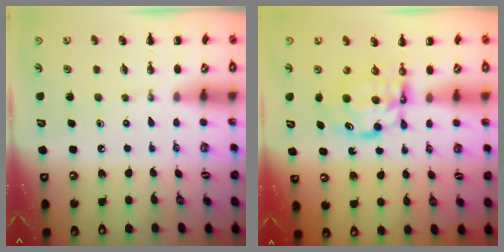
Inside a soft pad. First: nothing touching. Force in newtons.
{"total": 6.5, "press": 6.4, "slide": 0.8}